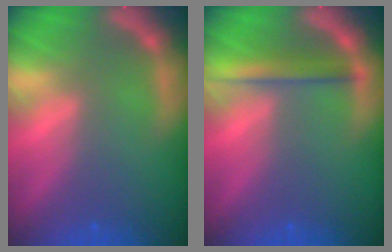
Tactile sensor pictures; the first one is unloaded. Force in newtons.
{"total": 2.9}